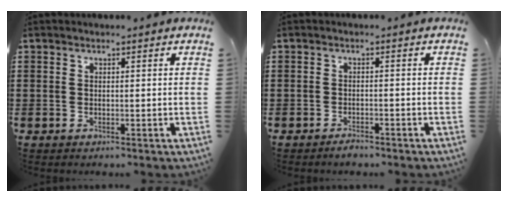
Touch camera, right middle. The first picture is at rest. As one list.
[{"total": 1.7, "force": [-1.5, 0.4, 0.5], "torque": [-0.012, -0.001, -0.030]}]